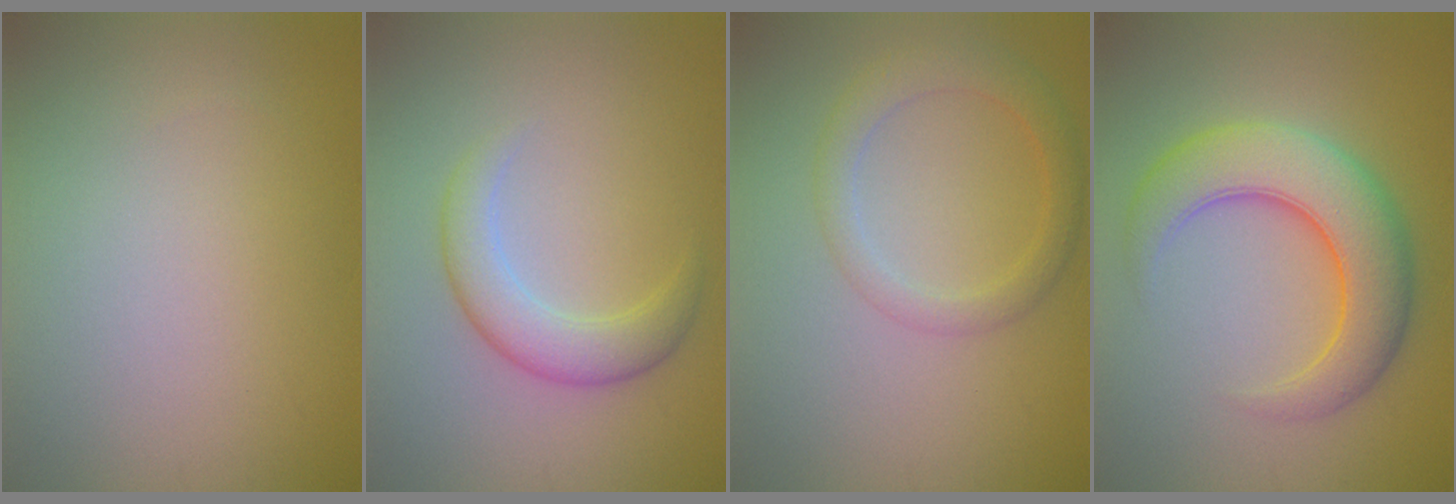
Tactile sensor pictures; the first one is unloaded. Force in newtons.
{"total": 3.3, "press": 3.3, "slide": 0.2}
{"total": 3.0, "press": 3.0, "slide": 0.2}
{"total": 7.5, "press": 7.5, "slide": 0.1}